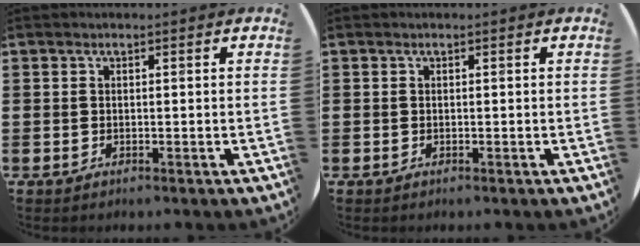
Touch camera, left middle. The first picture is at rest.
{"total": 0.0}